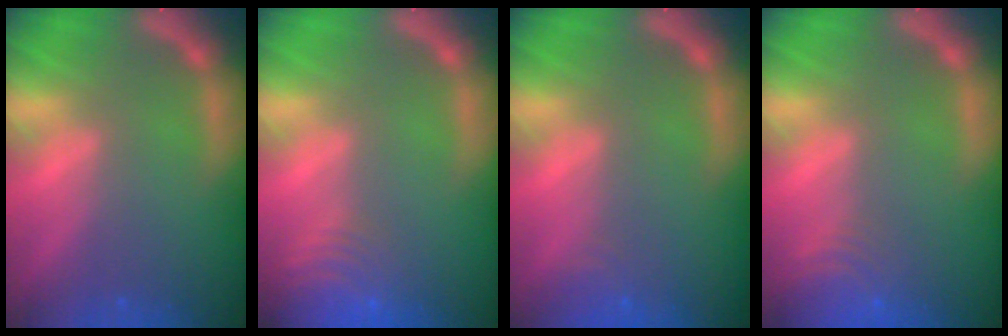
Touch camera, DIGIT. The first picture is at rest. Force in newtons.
{"total": 9.0}
{"total": 1.9}
{"total": 5.5}